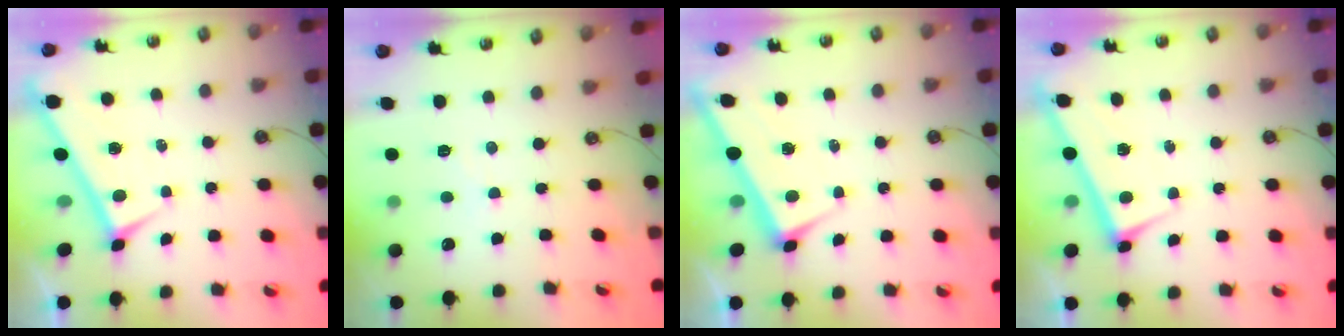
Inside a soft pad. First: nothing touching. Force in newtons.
{"total": 0.5, "press": 0.0, "slide": 0.5}
{"total": 3.1, "press": 3.1, "slide": 0.1}
{"total": 2.8, "press": 2.8, "slide": 0.4}